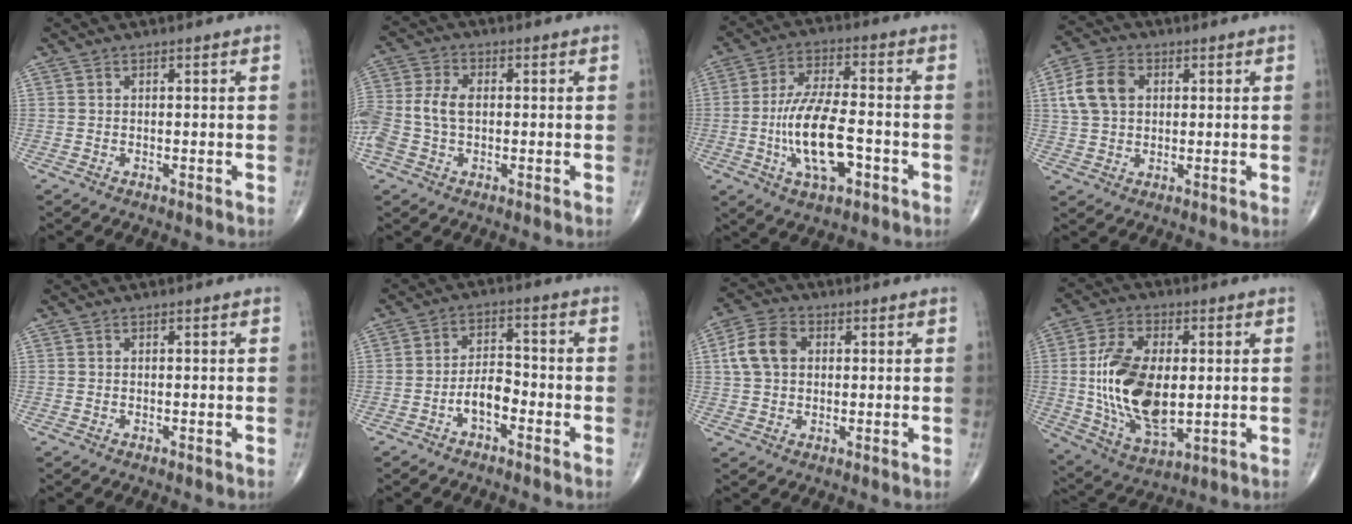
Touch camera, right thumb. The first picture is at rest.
{"total": 8.8, "force": [-0.5, 5.8, 6.7], "torque": [-0.164, 0.020, -0.012]}
{"total": 13.7, "force": [-3.6, 5.7, 12.0], "torque": [-0.224, 0.020, -0.064]}
{"total": 8.8, "force": [1.9, 6.3, 5.8], "torque": [-0.106, 0.010, 0.034]}
{"total": 0.0}
{"total": 5.5, "force": [-2.6, 2.8, 3.9], "torque": [-0.057, 0.031, -0.051]}
{"total": 8.0, "force": [1.4, 5.9, 5.2], "torque": [-0.097, 0.015, 0.021]}
{"total": 18.4, "force": [0.4, 10.0, 15.5], "torque": [-0.289, -0.011, 0.018]}